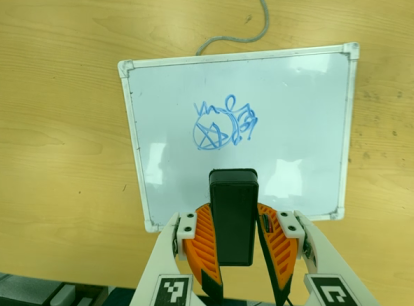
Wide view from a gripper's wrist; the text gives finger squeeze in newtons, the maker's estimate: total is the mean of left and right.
{"total": 9.3, "left": 8.0, "right": 10.5}